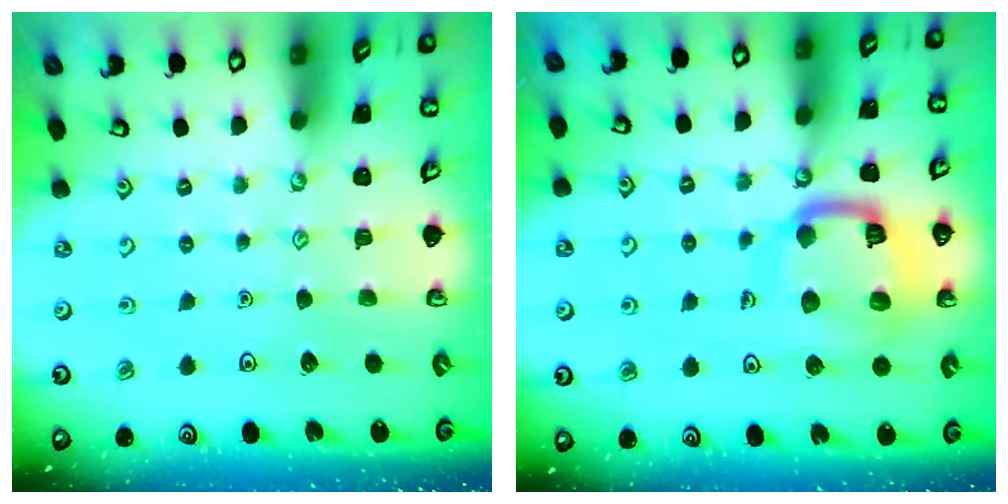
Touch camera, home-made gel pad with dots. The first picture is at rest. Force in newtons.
{"total": 15.9, "press": 15.8, "slide": 1.7}